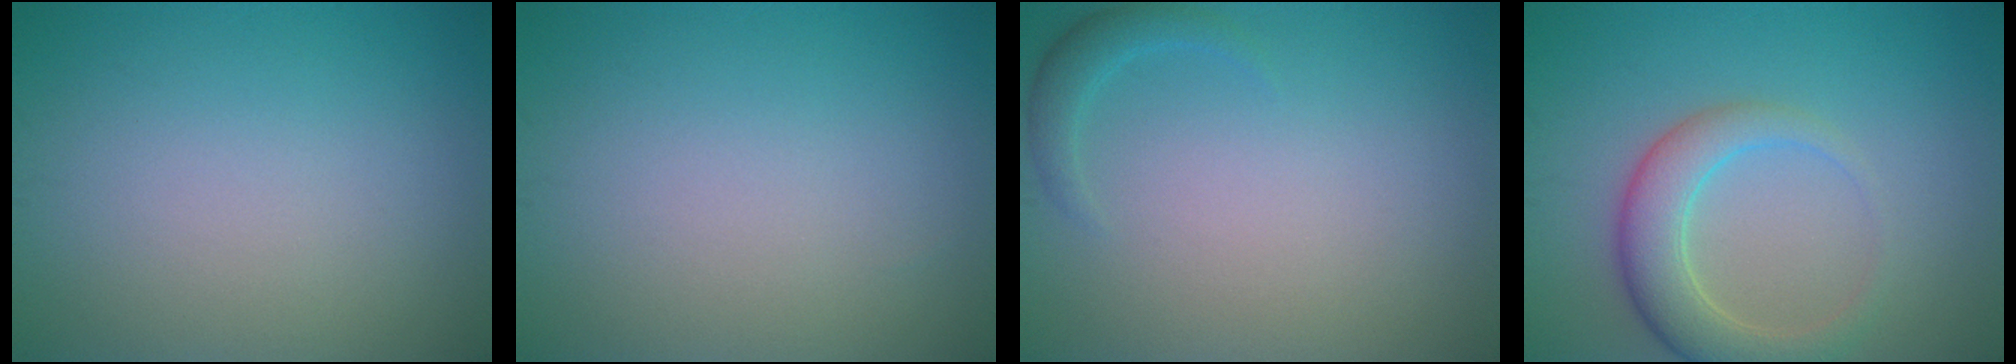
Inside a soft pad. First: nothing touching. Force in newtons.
{"total": 0.0}
{"total": 1.5, "press": 1.5, "slide": 0.0}
{"total": 4.5, "press": 4.5, "slide": 0.4}